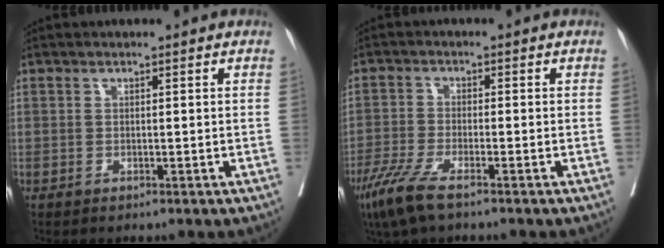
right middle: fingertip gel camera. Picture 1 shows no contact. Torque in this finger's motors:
{"motor_torque": [0.99, -0.90, 0.39, 0.14]}